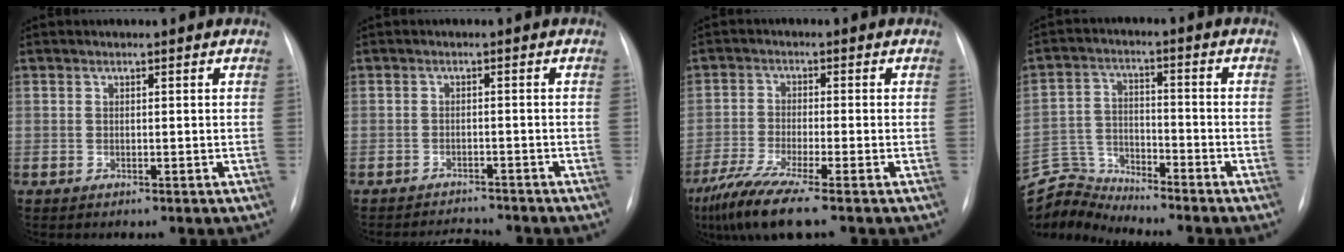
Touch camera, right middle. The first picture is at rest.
{"total": 4.2, "force": [-4.1, 0.4, 0.2], "torque": [-0.004, -0.004, -0.062]}
{"total": 8.5, "force": [-6.2, -0.4, 5.9], "torque": [-0.114, -0.028, -0.112]}
{"total": 7.7, "force": [-7.5, -0.9, -1.5], "torque": [0.020, 0.013, -0.142]}